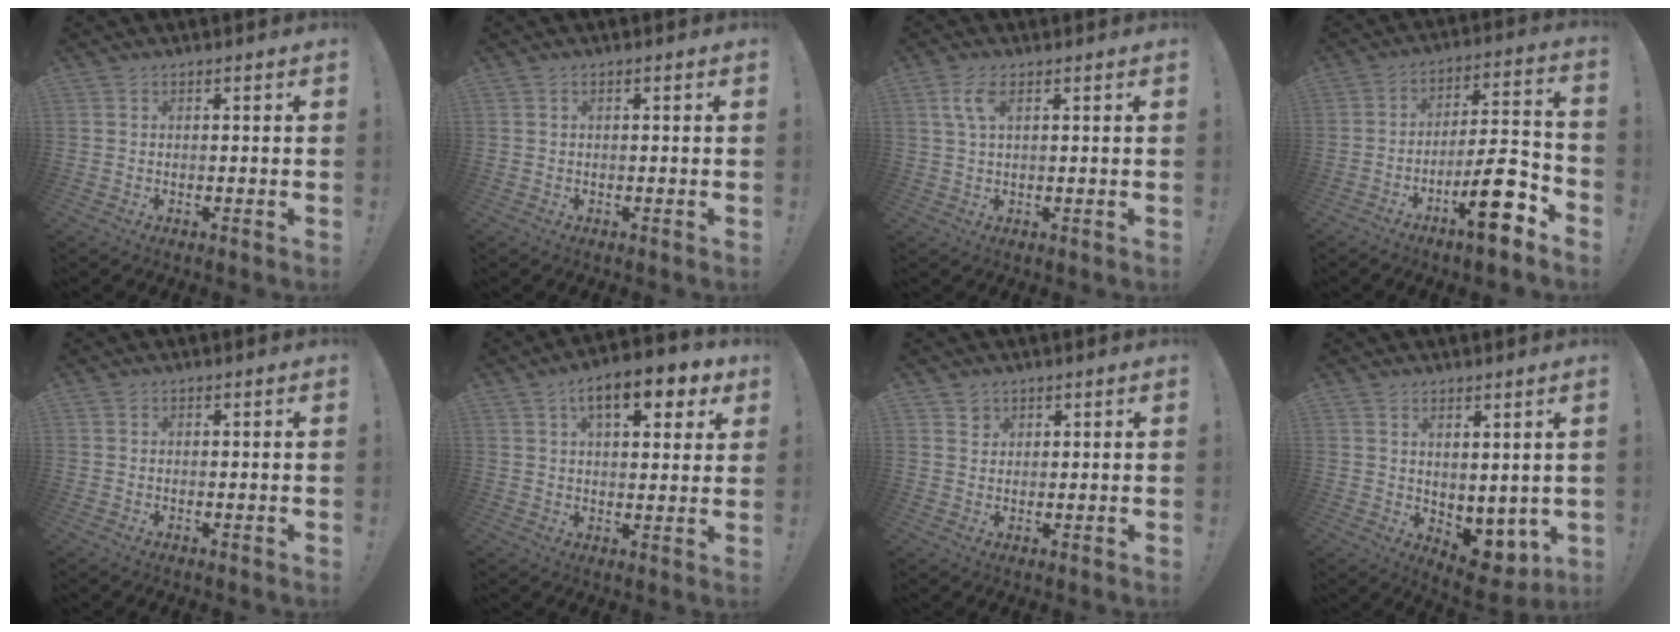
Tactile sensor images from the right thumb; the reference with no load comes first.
{"total": 0.8, "force": [-0.3, 0.0, 0.8], "torque": [-0.014, 0.000, -0.005]}
{"total": 4.7, "force": [1.7, 1.9, 3.9], "torque": [-0.071, 0.003, 0.030]}
{"total": 15.5, "force": [-8.6, 4.1, 12.3], "torque": [-0.168, 0.057, -0.132]}
{"total": 0.0}
{"total": 12.3, "force": [5.9, 5.0, 9.6], "torque": [-0.134, -0.017, 0.094]}
{"total": 2.3, "force": [1.6, 1.6, 0.1], "torque": [0.010, -0.013, 0.027]}
{"total": 4.8, "force": [1.8, 3.8, 2.4], "torque": [-0.012, -0.030, 0.042]}